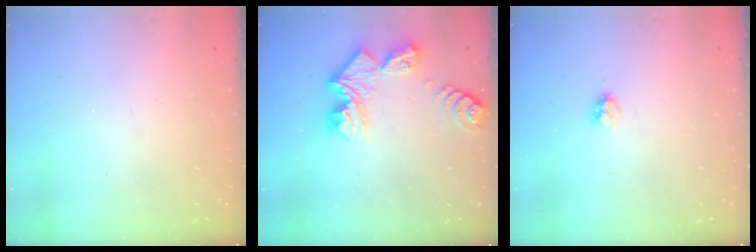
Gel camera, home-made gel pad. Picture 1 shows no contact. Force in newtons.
{"total": 11.2, "press": 11.2, "slide": 1.4}
{"total": 3.9, "press": 3.9, "slide": 0.4}